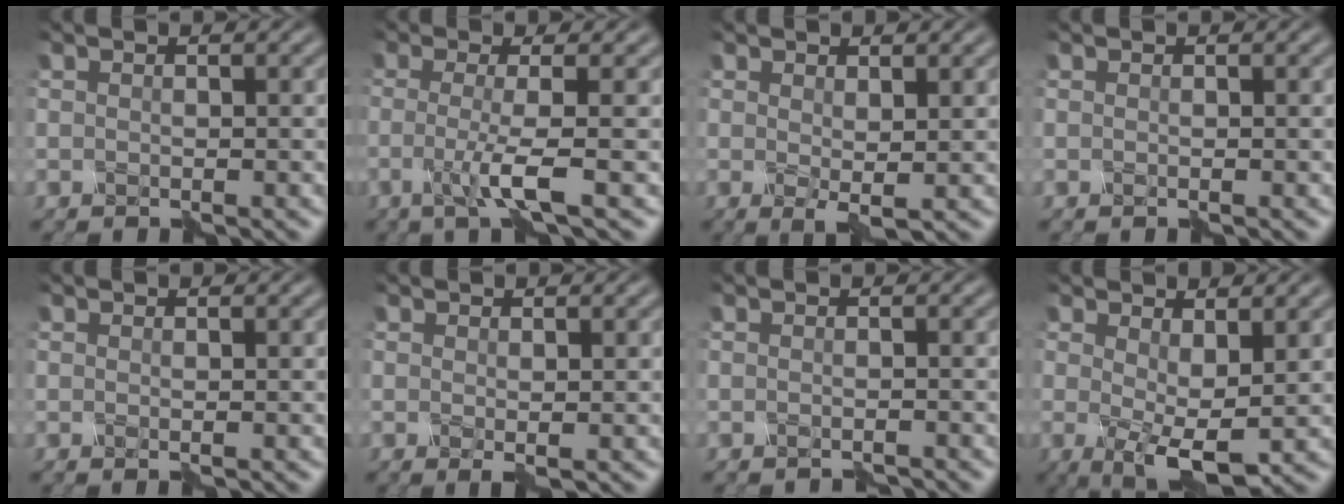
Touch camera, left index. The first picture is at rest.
{"total": 4.0, "force": [-1.0, 0.9, 3.7], "torque": [-0.071, -0.011, -0.025]}
{"total": 1.6, "force": [0.5, 0.4, 1.4], "torque": [-0.027, -0.011, 0.014]}
{"total": 0.0}
{"total": 0.0}
{"total": 0.7, "force": [0.2, 0.1, 0.7], "torque": [-0.013, -0.006, 0.007]}
{"total": 0.8, "force": [-0.8, -0.1, 0.1], "torque": [0.000, -0.011, -0.015]}
{"total": 4.5, "force": [0.1, 1.9, 4.1], "torque": [-0.074, -0.009, 0.004]}